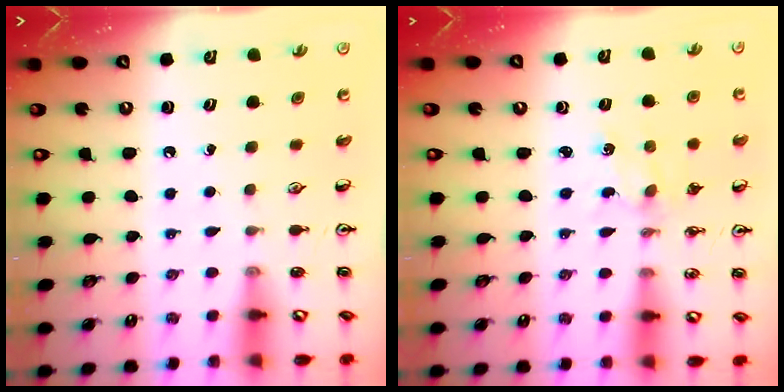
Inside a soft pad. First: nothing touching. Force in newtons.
{"total": 1.9, "press": 1.9, "slide": 0.3}